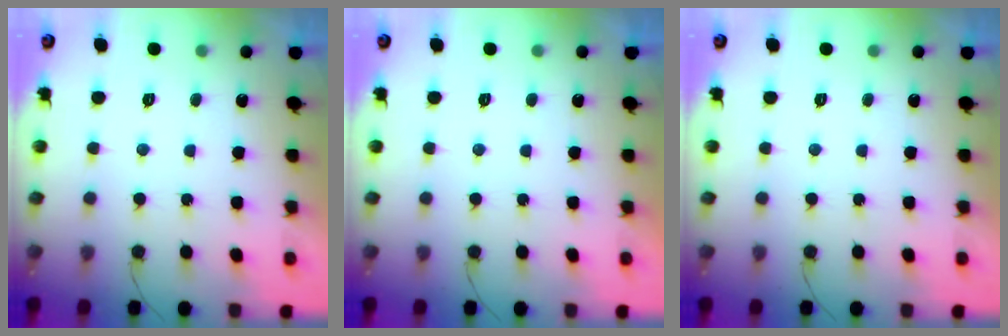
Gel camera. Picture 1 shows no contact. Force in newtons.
{"total": 0.0}
{"total": 0.0}